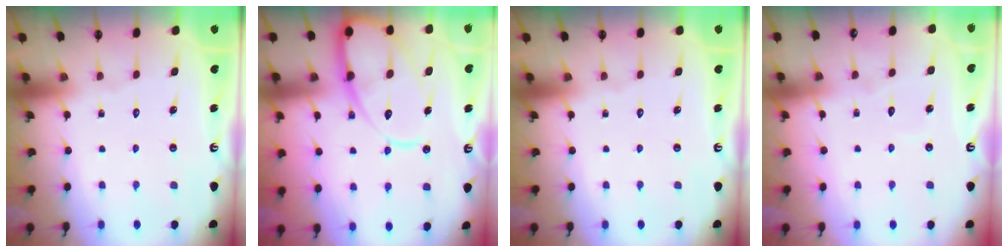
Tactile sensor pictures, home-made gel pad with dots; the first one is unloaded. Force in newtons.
{"total": 16.1, "press": 16.1, "slide": 1.3}
{"total": 0.0}
{"total": 2.6, "press": 2.6, "slide": 0.2}